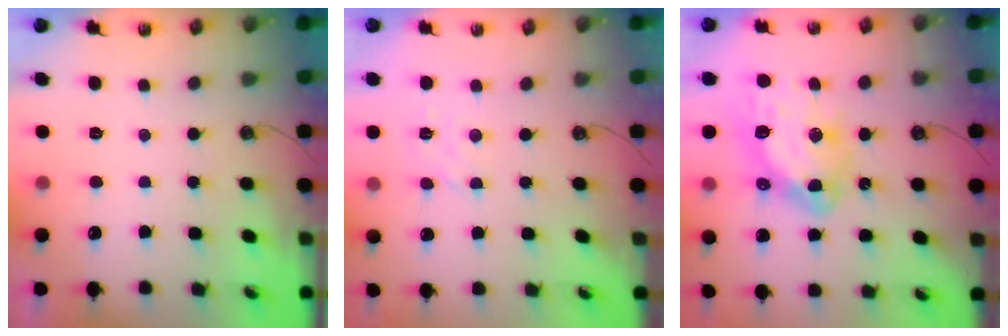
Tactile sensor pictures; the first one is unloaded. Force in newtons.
{"total": 1.6, "press": 1.5, "slide": 0.5}
{"total": 15.7, "press": 15.6, "slide": 1.6}